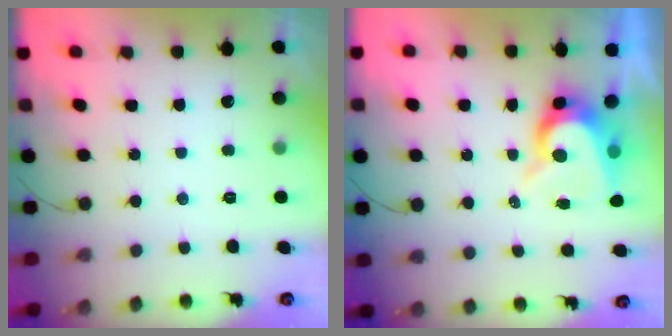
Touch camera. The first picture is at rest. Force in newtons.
{"total": 7.7, "press": 7.7, "slide": 0.7}